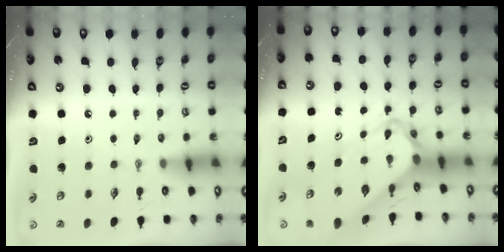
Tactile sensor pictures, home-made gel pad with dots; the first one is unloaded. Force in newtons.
{"total": 5.9, "press": 5.9, "slide": 0.5}